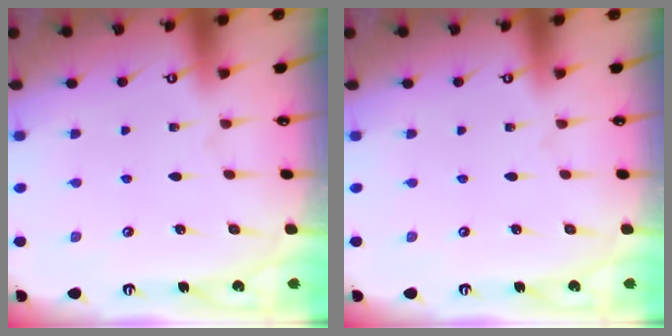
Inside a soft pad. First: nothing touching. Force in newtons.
{"total": 0.0}